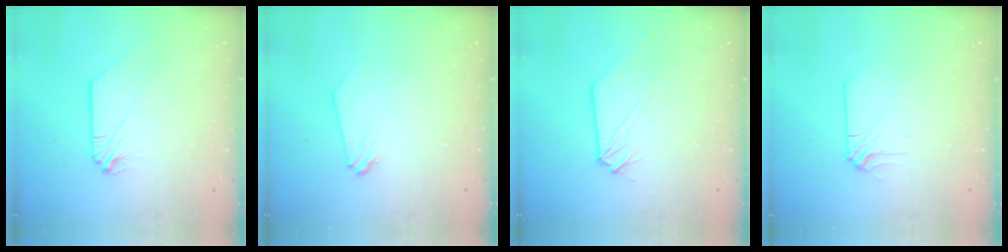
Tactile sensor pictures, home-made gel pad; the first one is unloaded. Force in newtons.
{"total": 0.0}
{"total": 1.0, "press": 1.0, "slide": 0.1}
{"total": 3.2, "press": 3.2, "slide": 0.8}